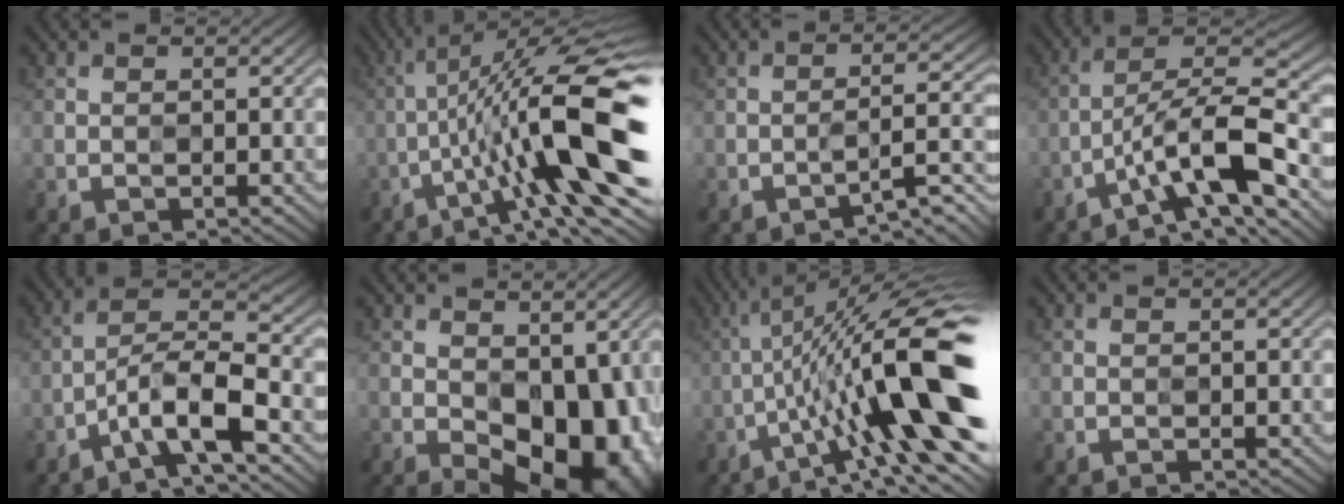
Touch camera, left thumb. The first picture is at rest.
{"total": 15.0, "force": [-2.6, 3.3, 14.4], "torque": [-0.226, 0.019, -0.036]}
{"total": 4.1, "force": [-2.5, 0.5, 3.1], "torque": [-0.036, 0.020, -0.043]}
{"total": 9.1, "force": [-4.7, 1.8, 7.6], "torque": [-0.123, 0.020, -0.092]}
{"total": 8.3, "force": [-4.7, 1.8, 6.6], "torque": [-0.107, 0.018, -0.093]}
{"total": 15.8, "force": [-3.2, 9.3, 12.3], "torque": [-0.148, -0.027, -0.008]}
{"total": 16.9, "force": [-3.1, 3.8, 16.2], "torque": [-0.247, 0.016, -0.040]}
{"total": 0.0}